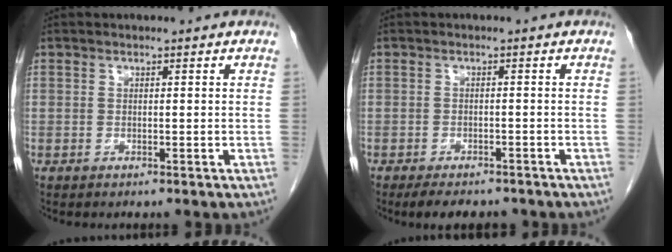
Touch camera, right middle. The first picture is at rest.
{"total": 6.2, "force": [-5.1, 2.3, 2.6], "torque": [-0.035, -0.004, -0.068]}